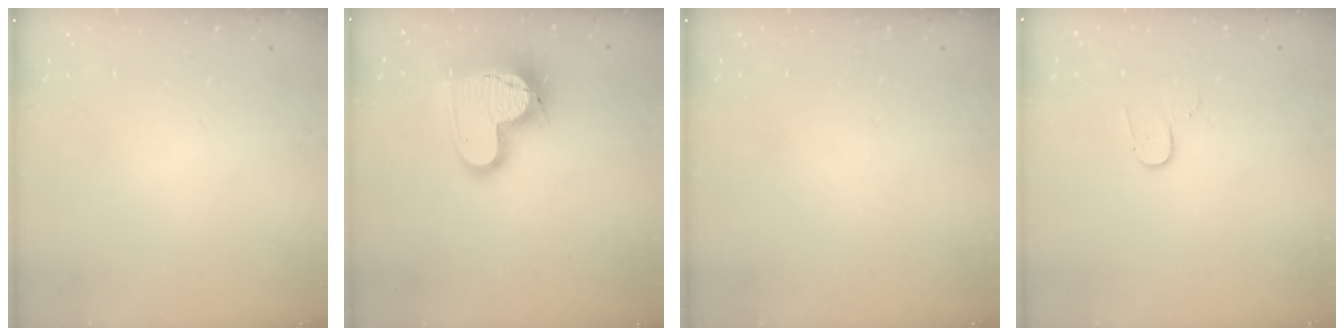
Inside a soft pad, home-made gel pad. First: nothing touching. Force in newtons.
{"total": 17.1, "press": 17.0, "slide": 1.5}
{"total": 0.0}
{"total": 3.3, "press": 3.3, "slide": 0.3}